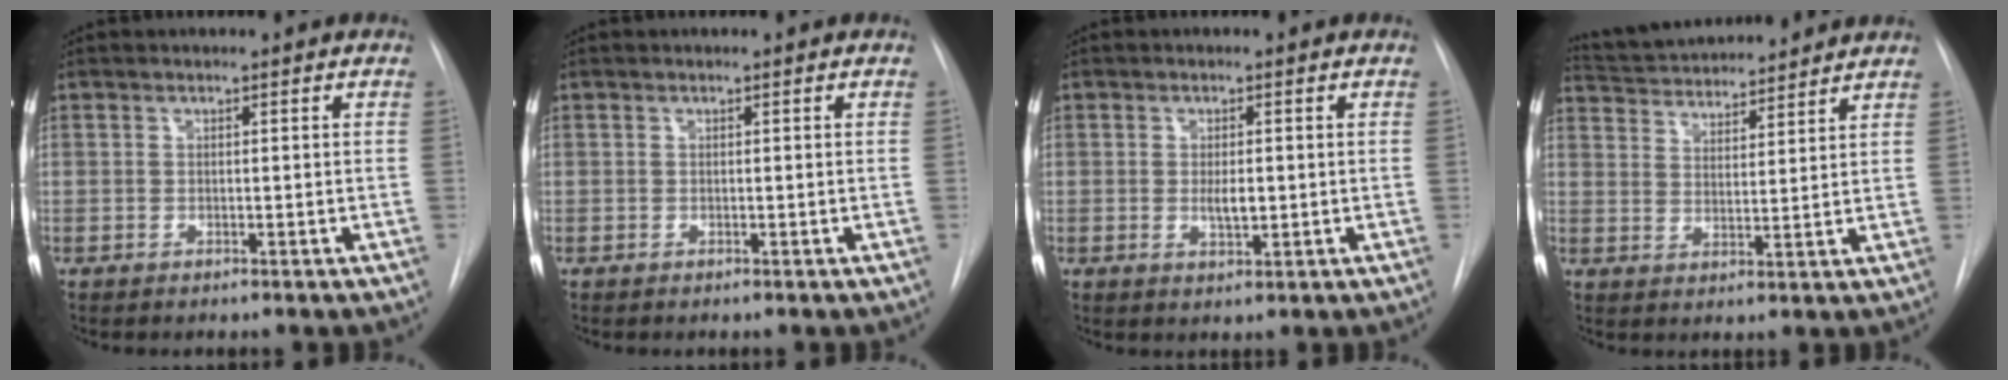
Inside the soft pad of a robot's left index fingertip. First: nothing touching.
{"total": 0.0}
{"total": 2.5, "force": [-0.1, 0.9, 2.3], "torque": [-0.042, -0.003, 0.001]}
{"total": 14.3, "force": [13.5, 2.3, 4.2], "torque": [-0.072, 0.029, 0.213]}